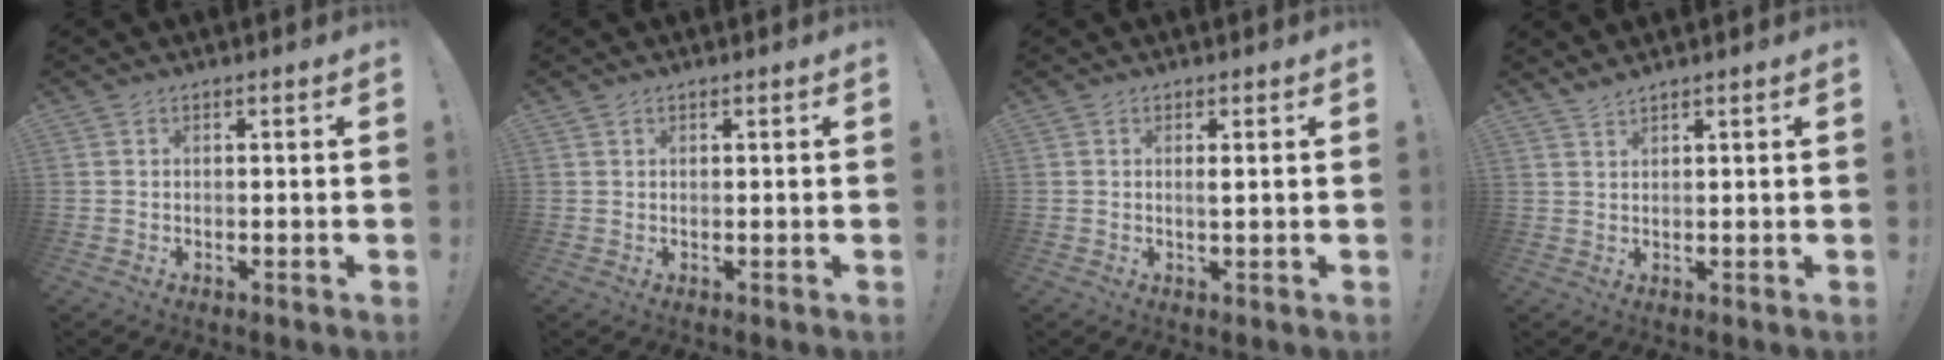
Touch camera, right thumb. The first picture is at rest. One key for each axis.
{"total": 0.5, "fx": 0.5, "fy": 0.3, "fz": 0.1, "tx": -0.001, "ty": 0.000, "tz": 0.009}
{"total": 1.1, "fx": 0.3, "fy": -0.1, "fz": 1.1, "tx": -0.014, "ty": -0.004, "tz": 0.002}
{"total": 1.8, "fx": 1.6, "fy": -0.2, "fz": 0.8, "tx": -0.025, "ty": -0.006, "tz": 0.031}